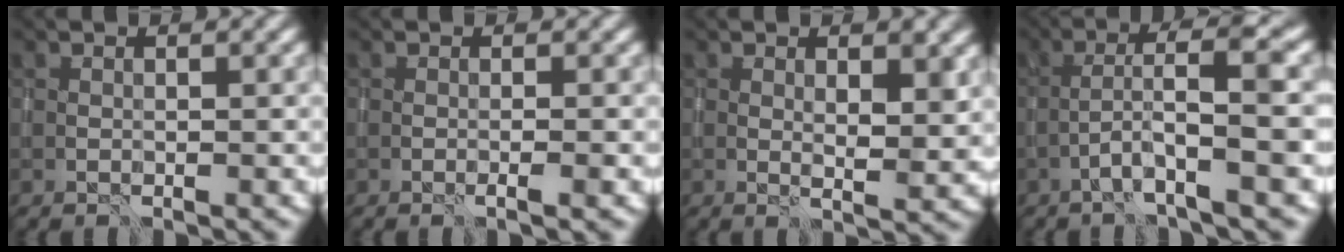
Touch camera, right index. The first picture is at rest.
{"total": 1.1, "force": [-0.3, 0.2, 1.1], "torque": [-0.013, -0.001, -0.009]}
{"total": 3.1, "force": [0.9, 0.8, 2.8], "torque": [-0.041, -0.005, 0.017]}
{"total": 4.9, "force": [-1.1, 0.4, 4.8], "torque": [-0.083, 0.020, -0.027]}